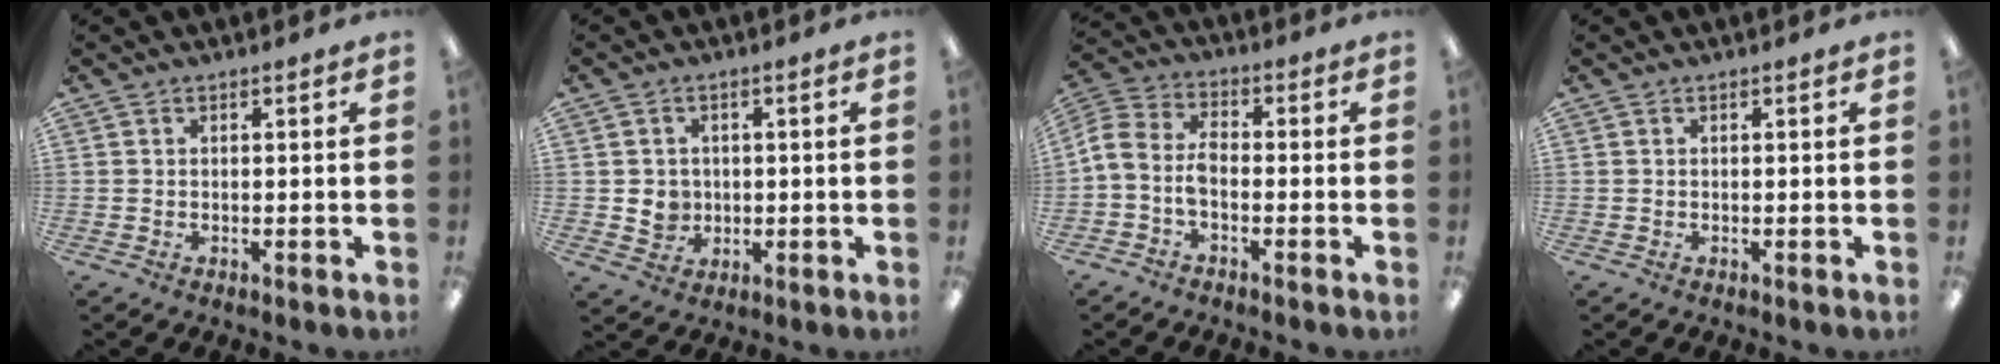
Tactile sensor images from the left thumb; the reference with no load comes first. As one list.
[{"total": 4.4, "force": [0.2, 4.1, 1.6], "torque": [-0.019, 0.003, 0.004]}, {"total": 8.6, "force": [-1.8, 5.5, 6.4], "torque": [-0.150, -0.007, -0.034]}, {"total": 0.0}]